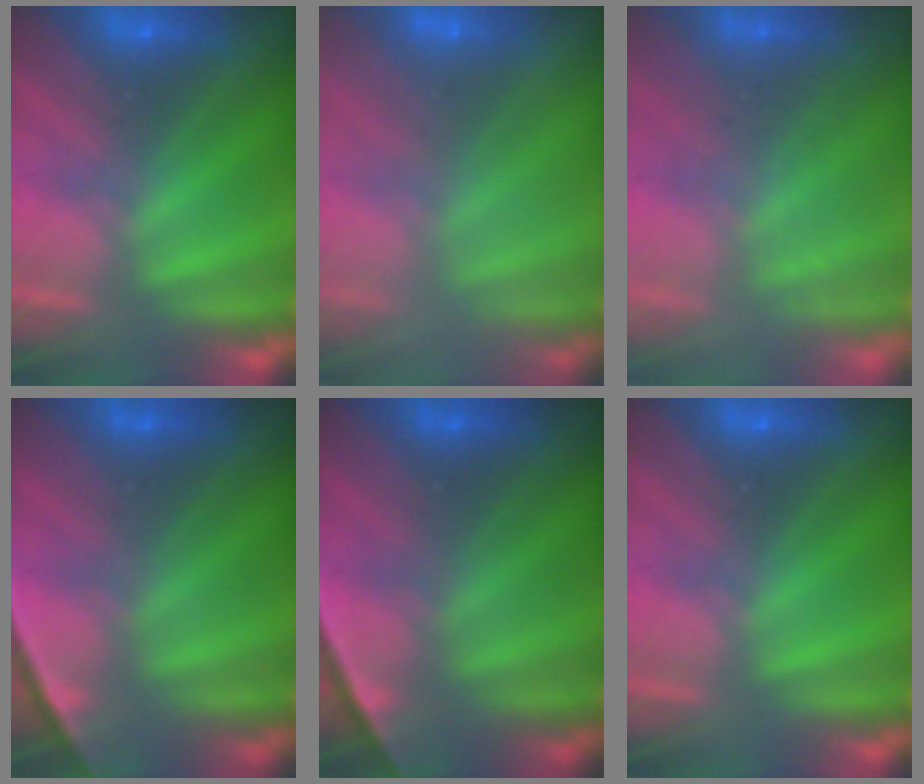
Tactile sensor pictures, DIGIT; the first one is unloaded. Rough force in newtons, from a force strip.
{"total": 2.4}
{"total": 2.2}
{"total": 2.2}
{"total": 2.2}
{"total": 0.0}